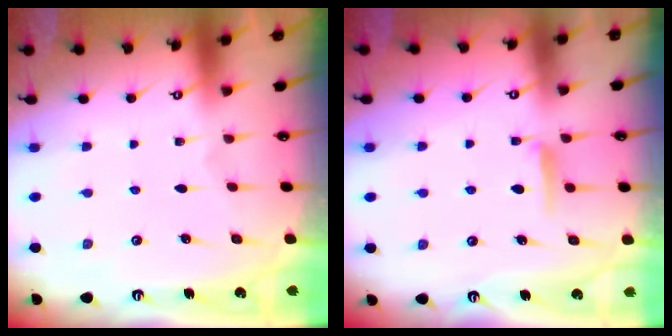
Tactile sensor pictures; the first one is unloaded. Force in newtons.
{"total": 5.6, "press": 5.6, "slide": 0.7}